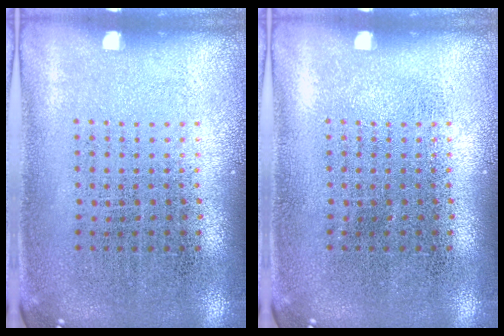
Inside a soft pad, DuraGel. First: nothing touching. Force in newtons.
{"total": 0.0}